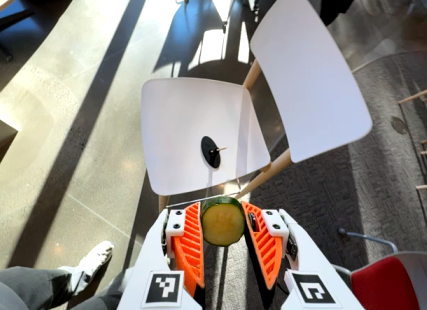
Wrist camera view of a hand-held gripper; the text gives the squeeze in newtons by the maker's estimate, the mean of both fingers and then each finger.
{"total": 9.3, "left": 9.7, "right": 8.9}